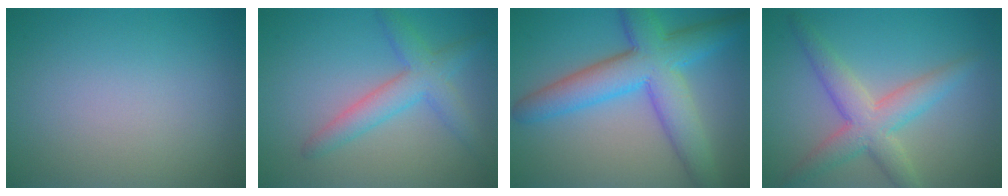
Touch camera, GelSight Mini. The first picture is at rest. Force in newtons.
{"total": 3.9, "press": 3.9, "slide": 0.1}
{"total": 8.3, "press": 8.3, "slide": 0.2}
{"total": 4.9, "press": 4.9, "slide": 0.1}